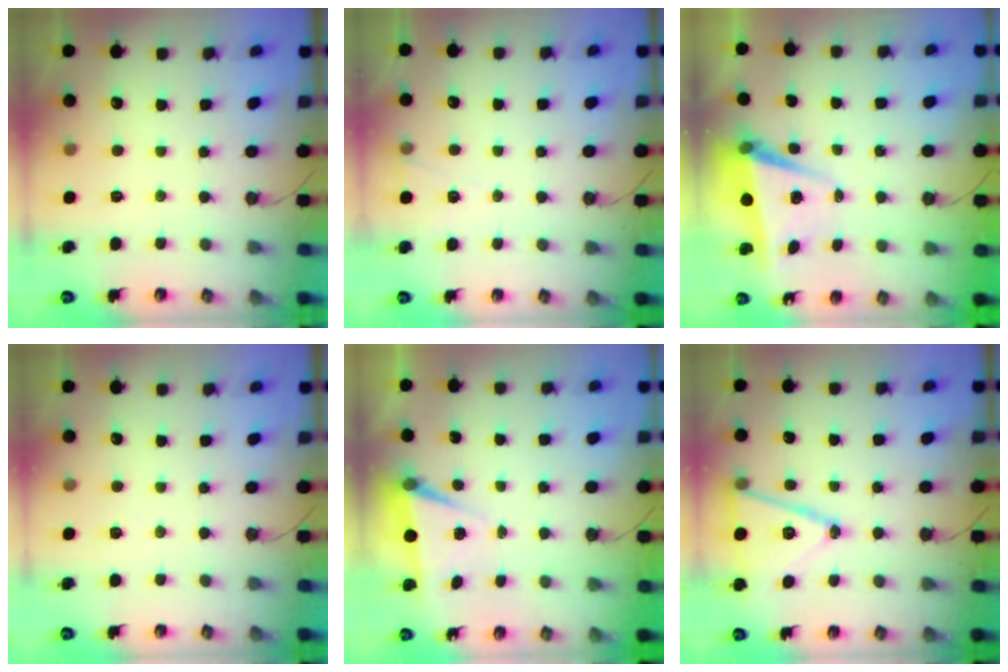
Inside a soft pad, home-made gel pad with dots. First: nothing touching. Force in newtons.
{"total": 4.9, "press": 2.4, "slide": 4.3}
{"total": 5.6, "press": 5.1, "slide": 2.3}
{"total": 4.5, "press": 1.6, "slide": 4.2}
{"total": 5.8, "press": 3.7, "slide": 4.5}
{"total": 15.5, "press": 15.1, "slide": 3.7}